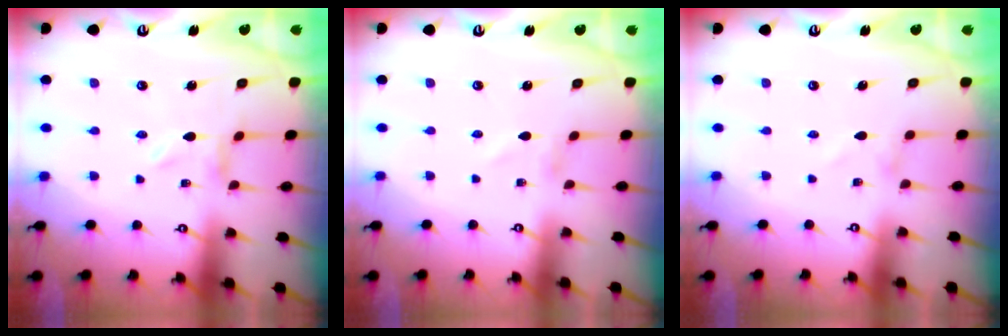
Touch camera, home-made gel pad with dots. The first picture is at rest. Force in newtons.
{"total": 1.3, "press": 1.2, "slide": 0.1}
{"total": 1.3, "press": 1.3, "slide": 0.1}